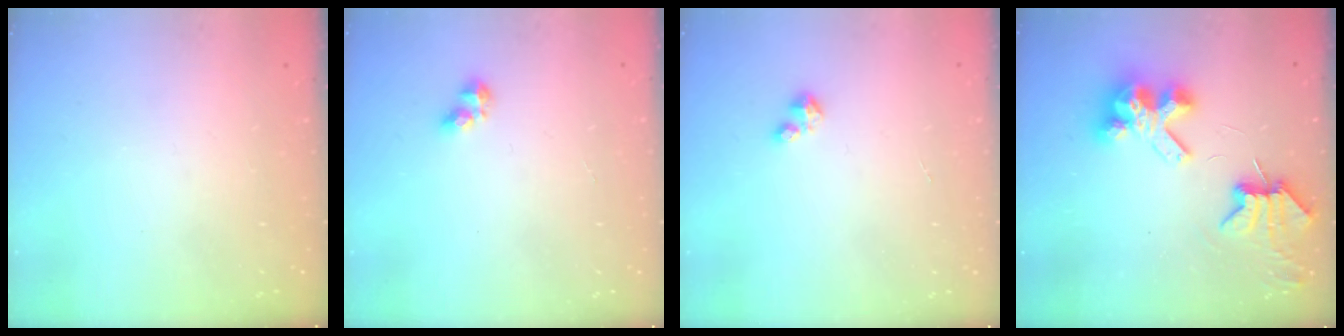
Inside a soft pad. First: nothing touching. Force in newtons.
{"total": 4.8, "press": 4.8, "slide": 0.6}
{"total": 1.7, "press": 1.7, "slide": 0.2}
{"total": 8.0, "press": 8.0, "slide": 1.1}